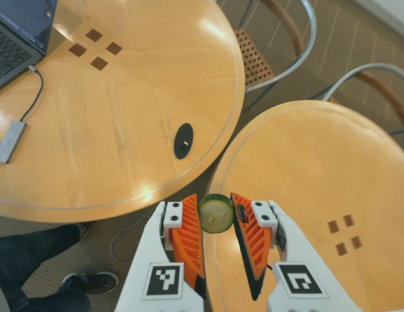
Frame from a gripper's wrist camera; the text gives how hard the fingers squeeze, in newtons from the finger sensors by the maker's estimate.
{"total": 8.3, "left": 8.5, "right": 8.1}